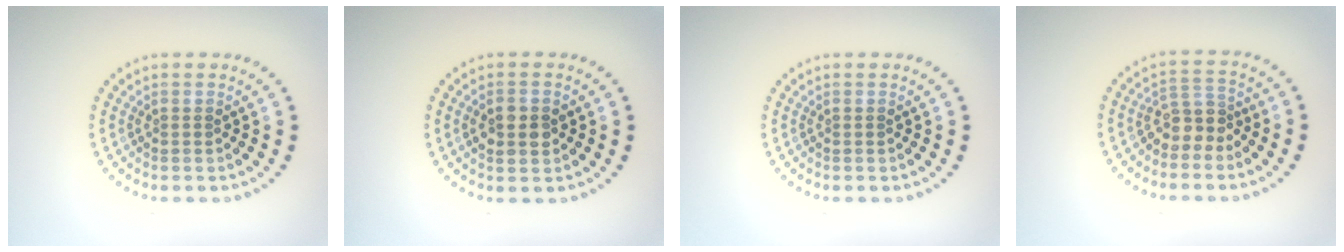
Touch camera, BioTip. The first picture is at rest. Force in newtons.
{"total": 2.9, "press": 2.9, "slide": 0.1}
{"total": 0.0}
{"total": 2.6, "press": 2.0, "slide": 1.6}